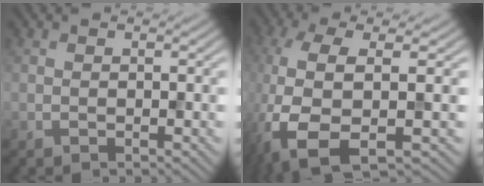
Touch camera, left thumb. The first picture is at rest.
{"total": 11.5, "force": [-4.6, 3.8, 9.8], "torque": [-0.221, -0.018, -0.094]}